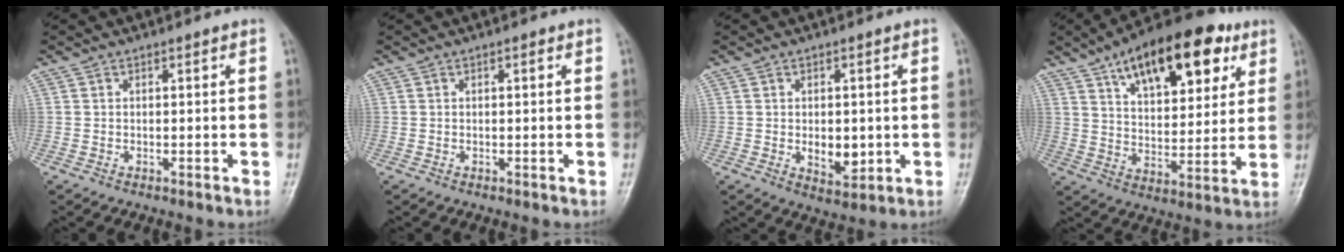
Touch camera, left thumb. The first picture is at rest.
{"total": 0.9, "force": [0.3, 0.4, 0.7], "torque": [-0.008, 0.002, 0.002]}
{"total": 6.0, "force": [-0.5, 3.7, 4.7], "torque": [-0.053, -0.010, 0.002]}
{"total": 20.9, "force": [10.8, 9.8, 15.0], "torque": [-0.193, -0.024, 0.172]}